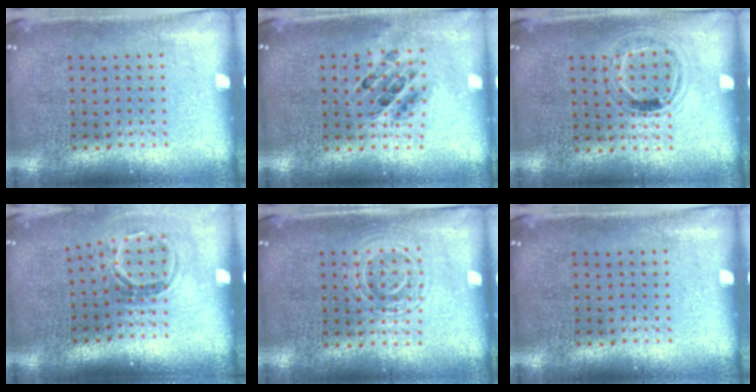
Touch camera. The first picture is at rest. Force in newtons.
{"total": 0.7, "press": 0.6, "slide": 0.2}
{"total": 0.9, "press": 0.7, "slide": 0.5}
{"total": 1.7, "press": 1.1, "slide": 1.3}
{"total": 1.3, "press": 1.2, "slide": 0.3}
{"total": 0.0}